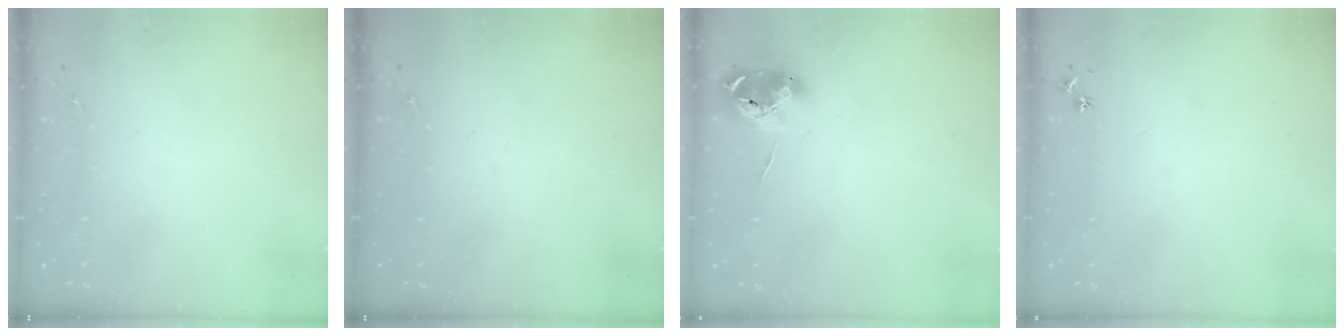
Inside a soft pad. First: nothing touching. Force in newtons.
{"total": 0.0}
{"total": 9.6, "press": 9.6, "slide": 0.6}
{"total": 2.9, "press": 2.8, "slide": 0.3}